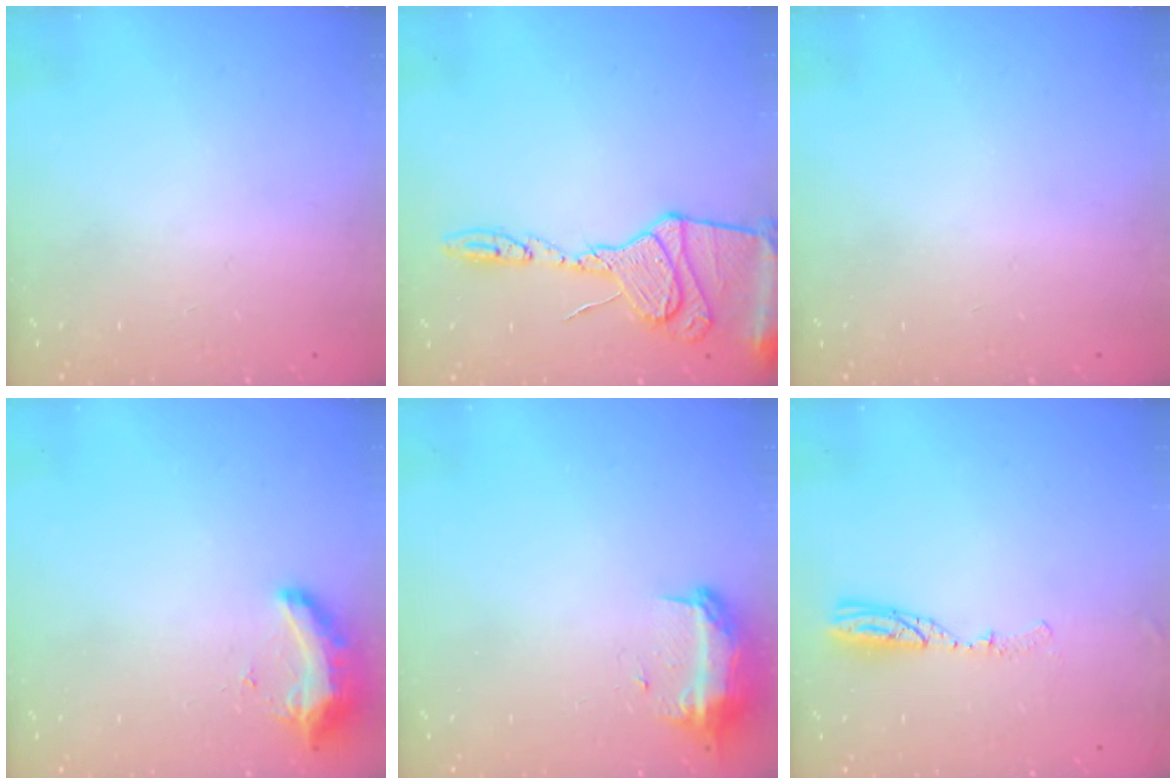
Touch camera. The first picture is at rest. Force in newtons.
{"total": 15.7, "press": 15.6, "slide": 1.2}
{"total": 0.0}
{"total": 9.4, "press": 9.4, "slide": 0.8}
{"total": 9.4, "press": 9.4, "slide": 0.7}
{"total": 5.7, "press": 5.5, "slide": 1.6}